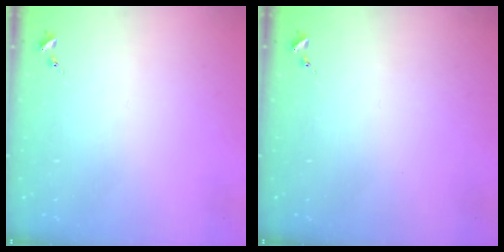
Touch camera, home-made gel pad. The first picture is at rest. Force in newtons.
{"total": 0.0}